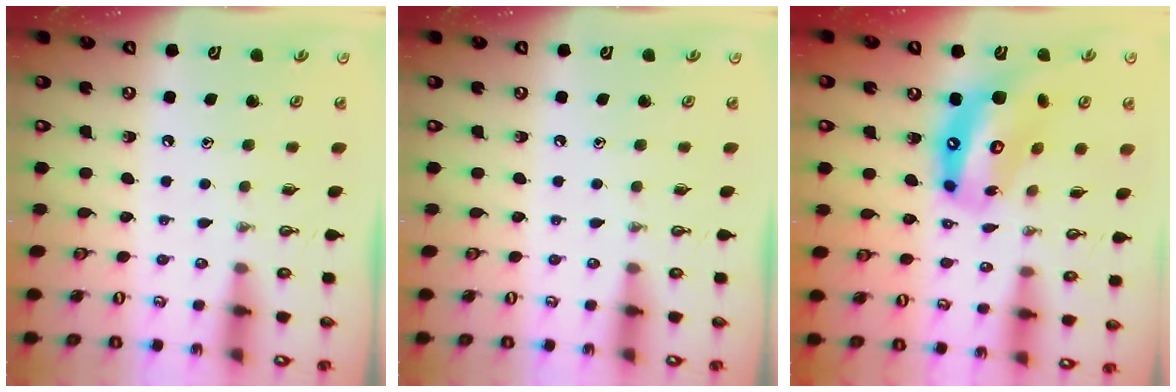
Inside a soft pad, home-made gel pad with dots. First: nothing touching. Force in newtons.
{"total": 0.0}
{"total": 16.2, "press": 16.1, "slide": 2.0}